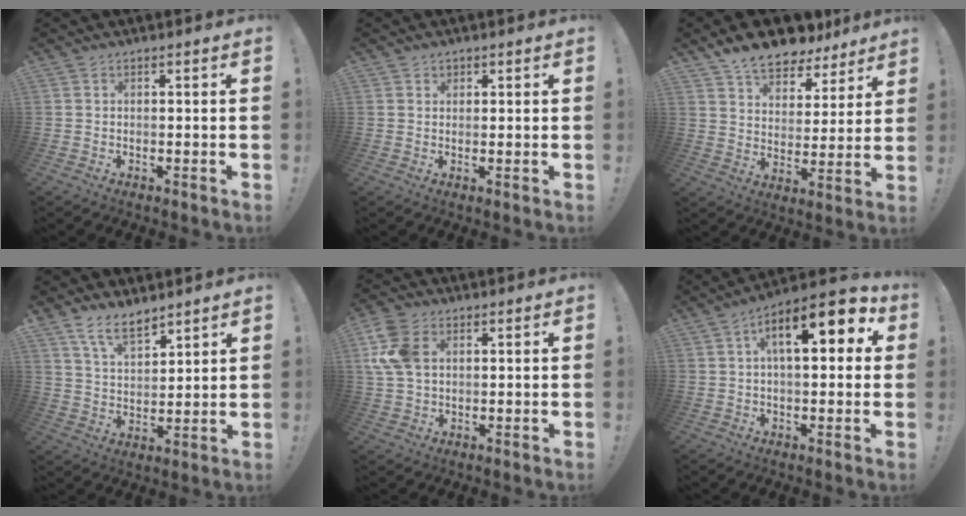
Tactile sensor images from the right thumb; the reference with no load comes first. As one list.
[{"total": 1.4, "force": [1.0, 1.0, -0.1], "torque": [0.017, -0.006, 0.015]}, {"total": 11.2, "force": [9.8, 4.6, 3.0], "torque": [-0.065, -0.076, 0.182]}, {"total": 9.7, "force": [7.5, 4.0, 4.7], "torque": [-0.090, -0.042, 0.145]}, {"total": 11.0, "force": [3.0, 7.8, 7.2], "torque": [-0.151, 0.005, 0.061]}, {"total": 13.9, "force": [4.0, 5.7, 12.1], "torque": [-0.171, -0.005, 0.057]}]